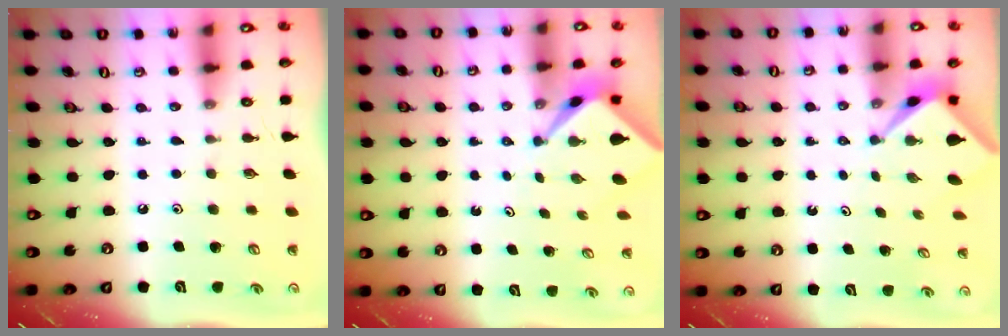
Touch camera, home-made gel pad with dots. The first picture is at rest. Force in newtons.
{"total": 2.5, "press": 2.5, "slide": 0.2}
{"total": 2.1, "press": 2.1, "slide": 0.2}